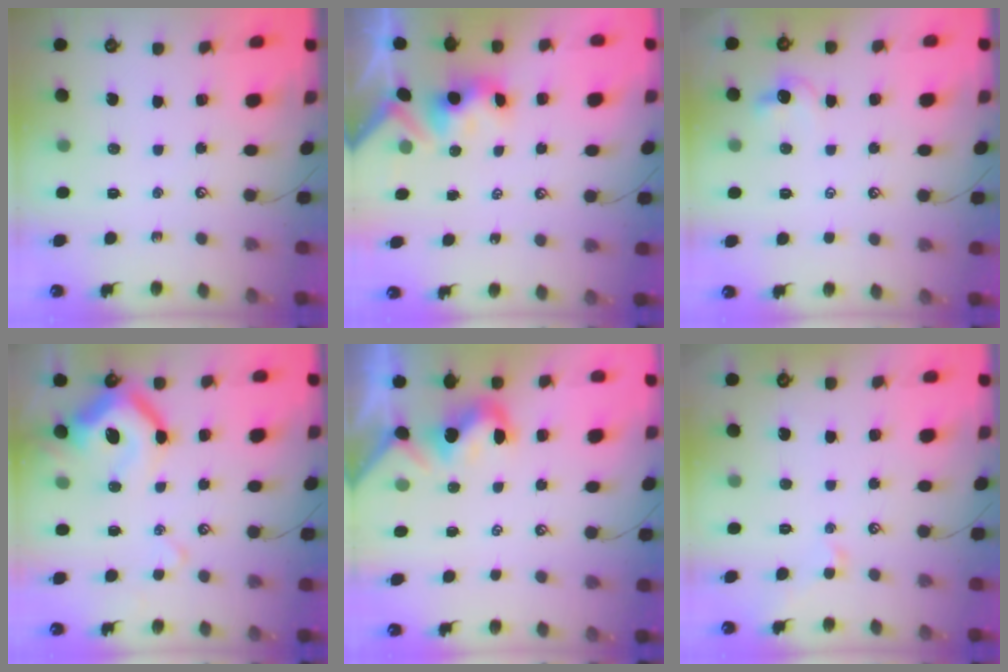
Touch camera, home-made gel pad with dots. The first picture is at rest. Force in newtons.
{"total": 3.3, "press": 3.3, "slide": 0.4}
{"total": 0.8, "press": 0.6, "slide": 0.5}
{"total": 13.6, "press": 13.5, "slide": 1.6}
{"total": 0.0}
{"total": 0.5, "press": 0.2, "slide": 0.5}